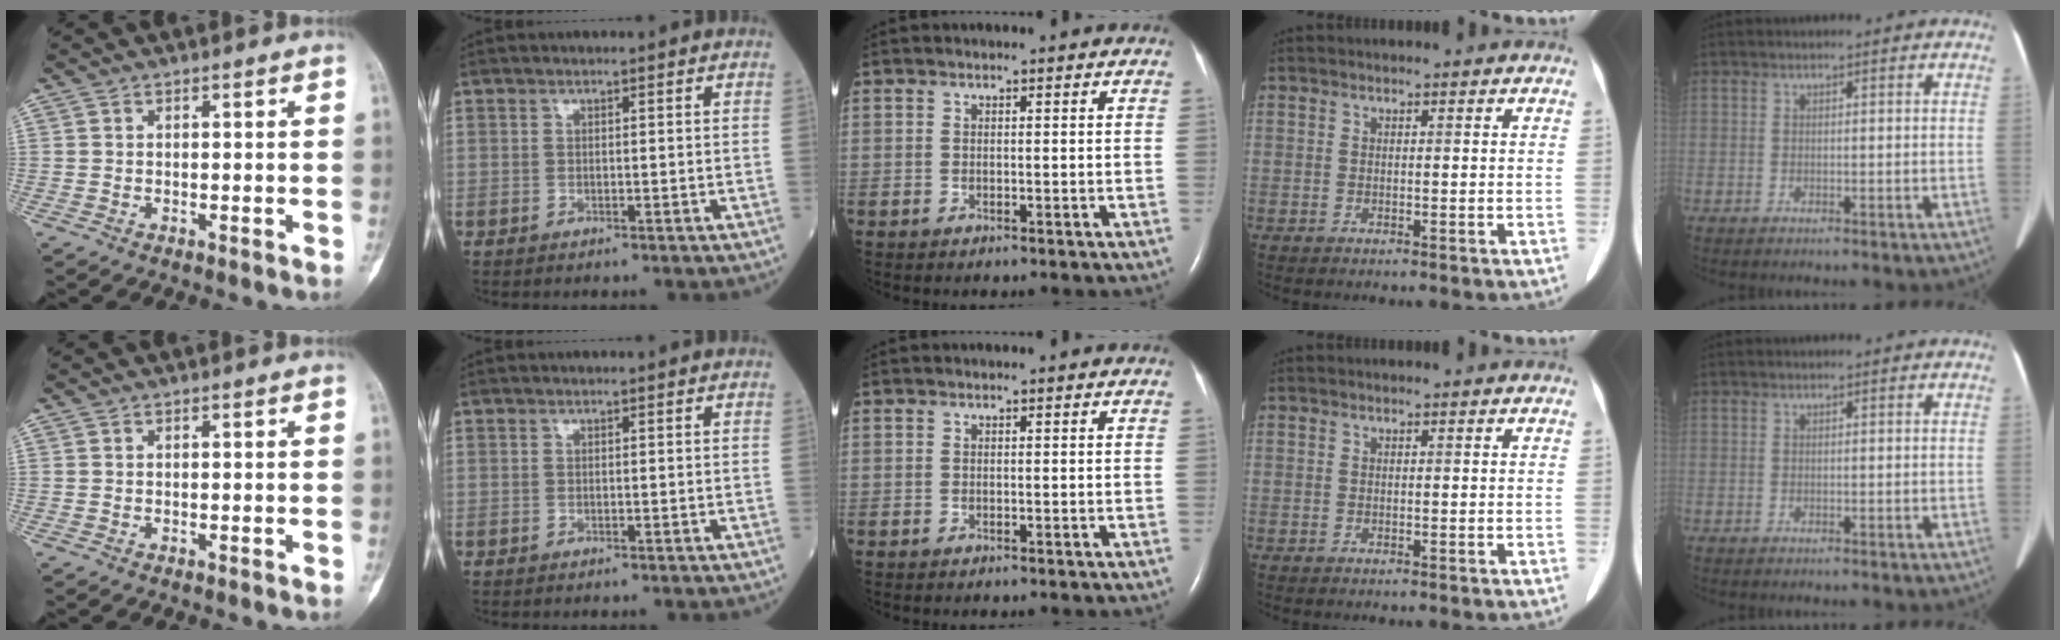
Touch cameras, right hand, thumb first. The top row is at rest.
{}